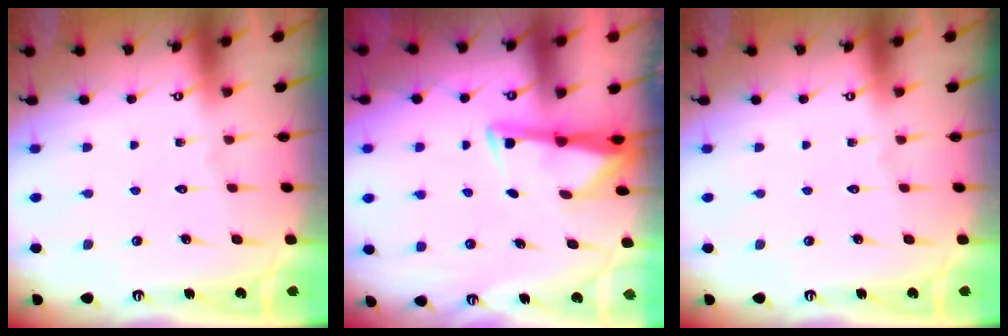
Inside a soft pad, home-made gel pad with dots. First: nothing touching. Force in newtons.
{"total": 3.2, "press": 3.1, "slide": 0.4}
{"total": 0.0}